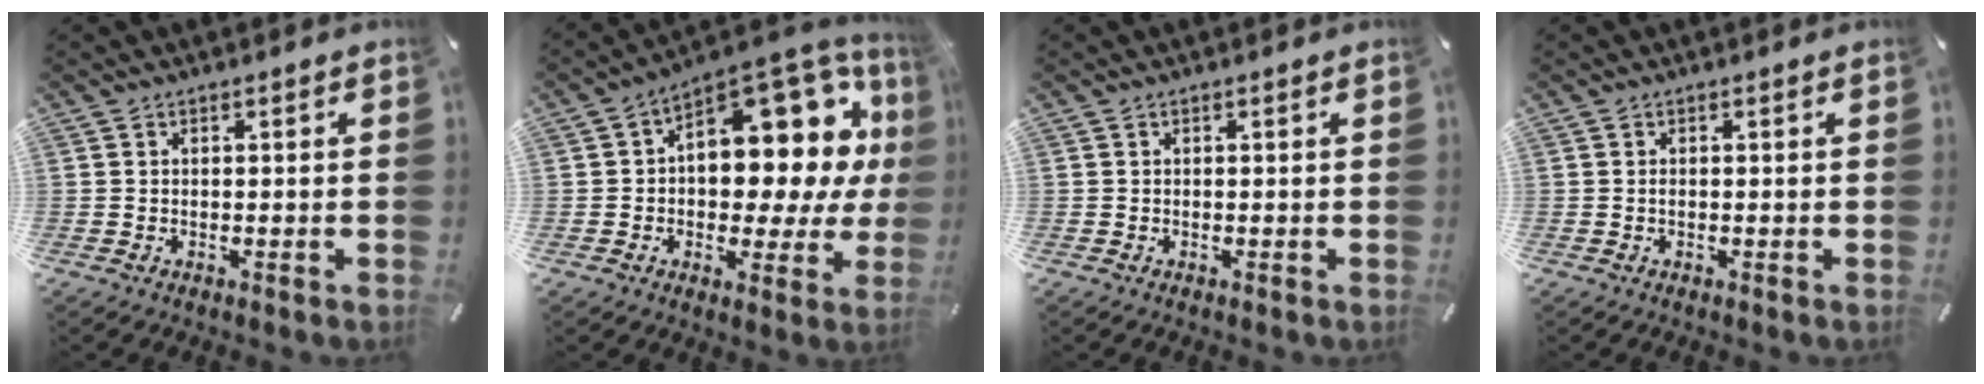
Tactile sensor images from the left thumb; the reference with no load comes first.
{"total": 16.0, "force": [6.3, 9.3, 11.4], "torque": [-0.132, -0.075, 0.100]}
{"total": 0.0}
{"total": 0.6, "force": [0.0, 0.3, 0.6], "torque": [-0.013, 0.000, -0.001]}